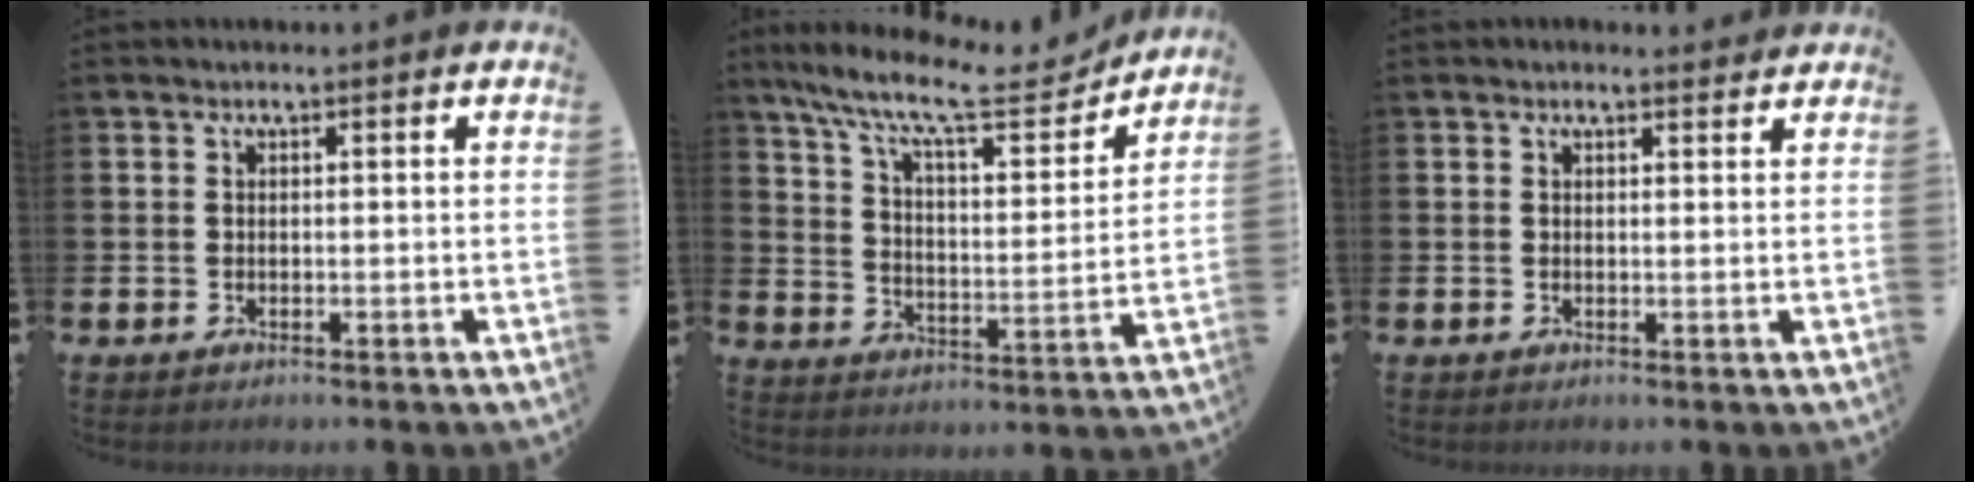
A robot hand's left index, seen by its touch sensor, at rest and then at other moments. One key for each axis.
{"total": 11.8, "fx": 10.1, "fy": 2.6, "fz": 5.6, "tx": -0.136, "ty": -0.060, "tz": 0.168}
{"total": 1.1, "fx": 1.1, "fy": 0.1, "fz": 0.2, "tx": 0.003, "ty": -0.003, "tz": 0.019}